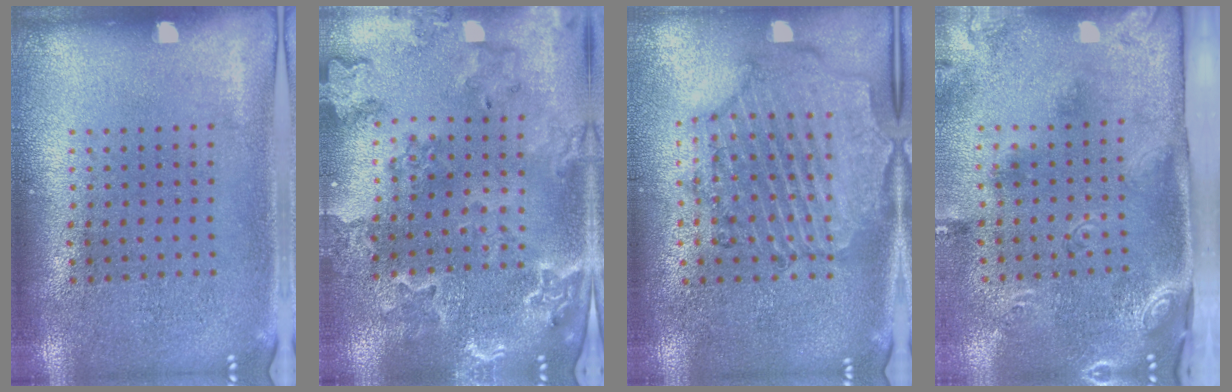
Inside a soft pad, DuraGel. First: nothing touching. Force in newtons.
{"total": 1.9, "press": 1.9, "slide": 0.3}
{"total": 1.6, "press": 1.6, "slide": 0.3}
{"total": 2.8, "press": 1.7, "slide": 2.2}